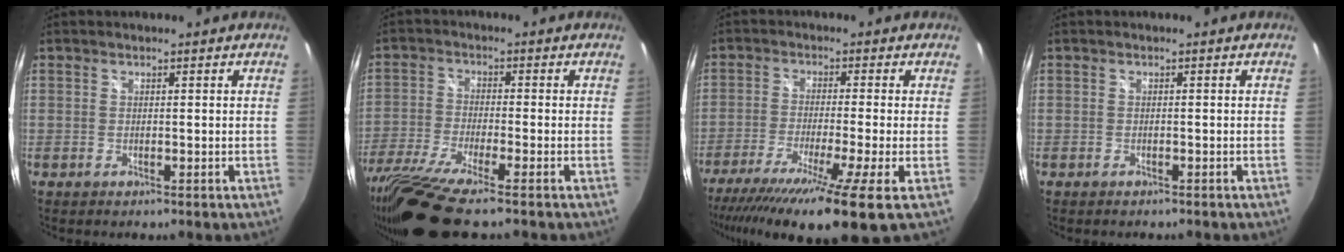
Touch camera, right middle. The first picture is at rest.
{"total": 13.2, "force": [-10.5, 0.2, 7.9], "torque": [-0.182, -0.046, -0.199]}
{"total": 15.7, "force": [-10.4, -0.7, 11.8], "torque": [-0.229, -0.065, -0.175]}
{"total": 1.3, "force": [-1.2, 0.3, 0.4], "torque": [-0.010, -0.008, -0.018]}